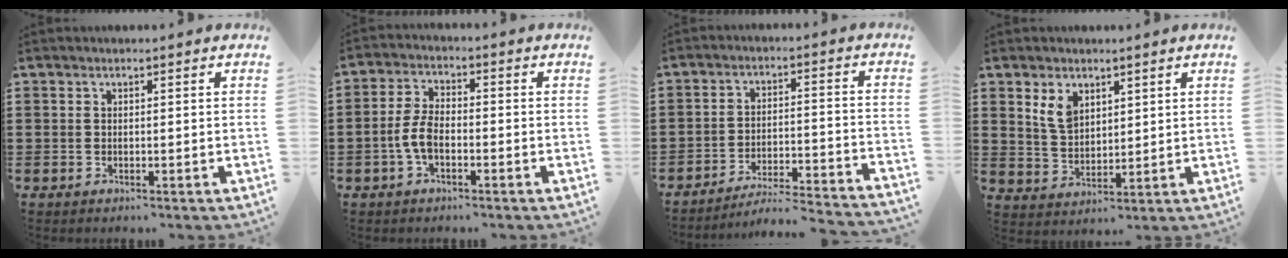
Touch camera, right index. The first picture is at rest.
{"total": 4.9, "force": [-1.7, 2.5, 3.9], "torque": [-0.103, -0.004, -0.040]}
{"total": 5.3, "force": [-5.0, -0.3, 1.5], "torque": [-0.034, -0.015, -0.105]}
{"total": 4.9, "force": [2.6, 3.2, 2.7], "torque": [-0.066, 0.009, 0.048]}